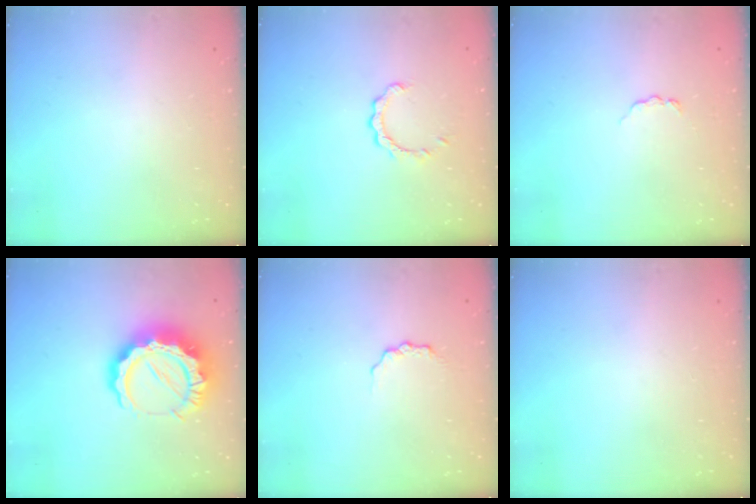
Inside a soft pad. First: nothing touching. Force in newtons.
{"total": 2.7, "press": 2.6, "slide": 0.2}
{"total": 2.9, "press": 2.9, "slide": 0.4}
{"total": 19.3, "press": 19.2, "slide": 1.8}
{"total": 2.6, "press": 2.6, "slide": 0.4}
{"total": 0.0}